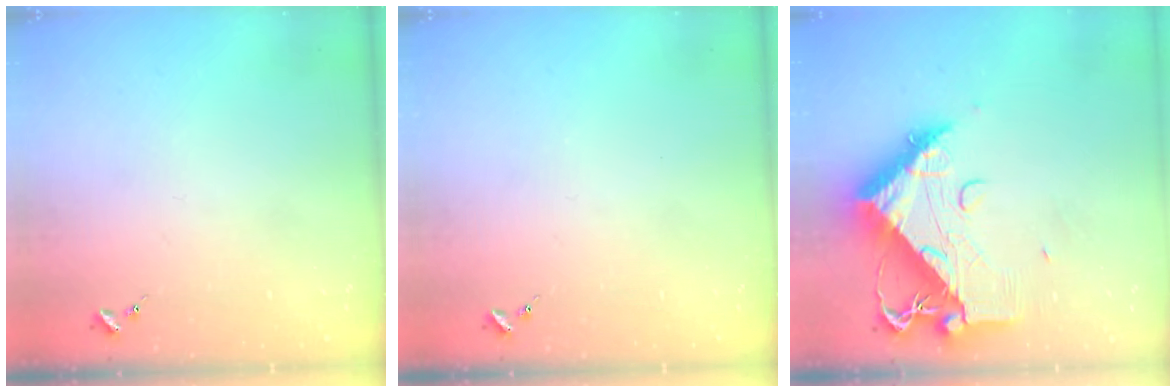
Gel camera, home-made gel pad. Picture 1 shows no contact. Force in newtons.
{"total": 0.0}
{"total": 14.6, "press": 14.5, "slide": 1.5}